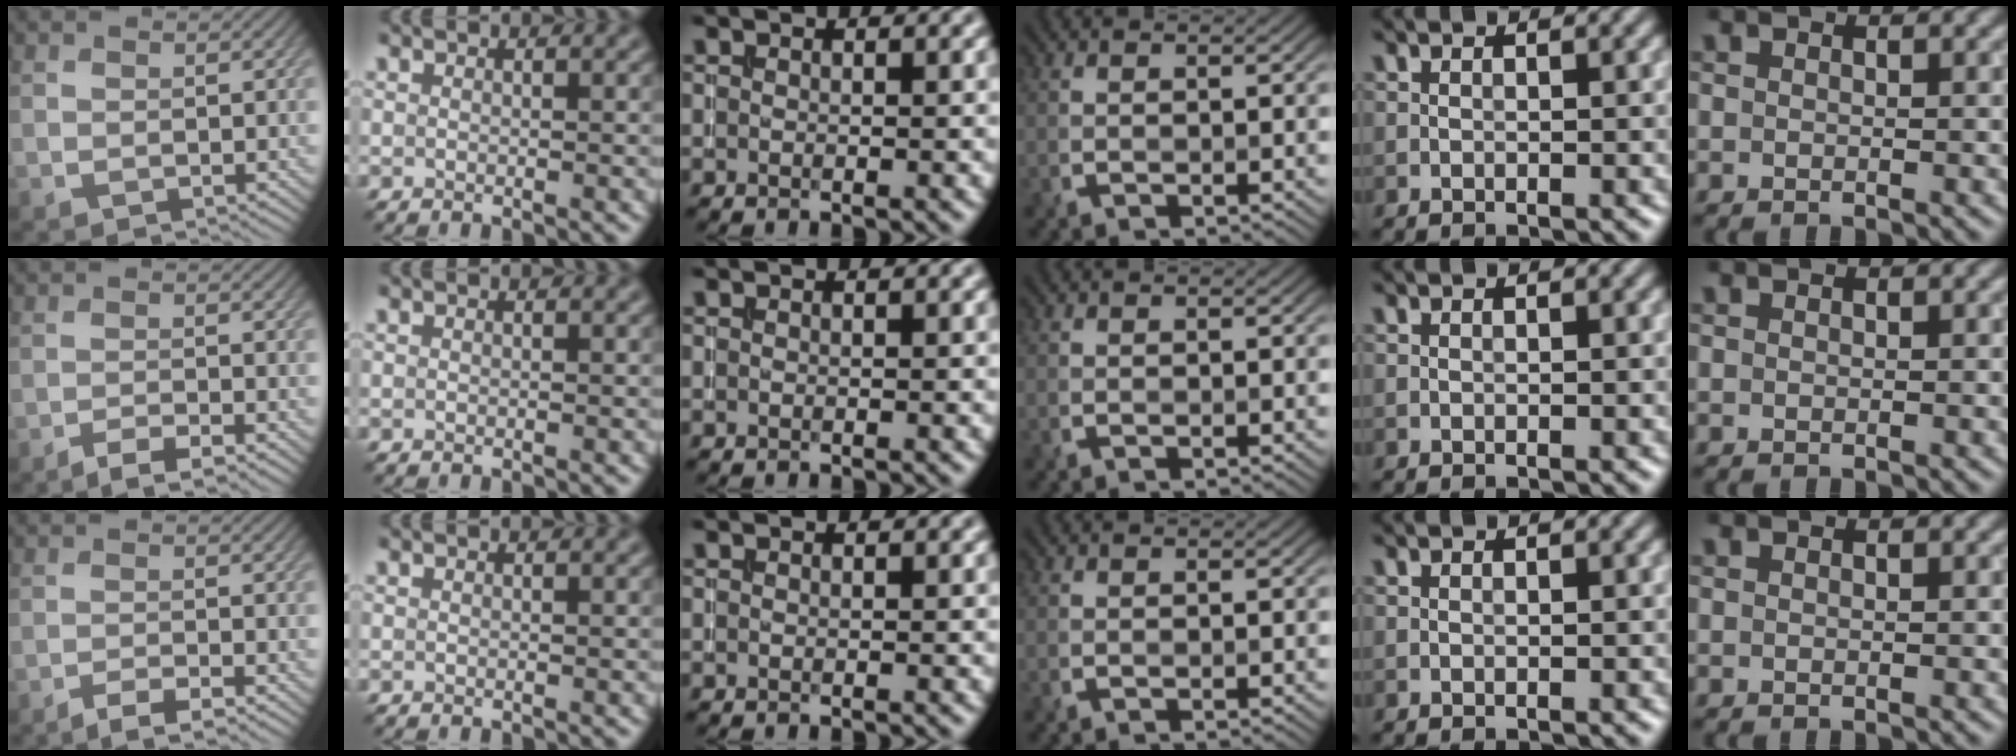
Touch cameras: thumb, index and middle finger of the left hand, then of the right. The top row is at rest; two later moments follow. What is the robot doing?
{"motion": "pour", "object": "almond"}